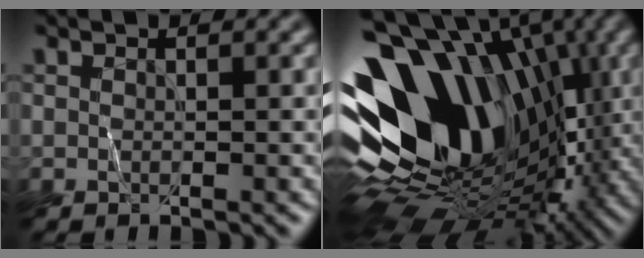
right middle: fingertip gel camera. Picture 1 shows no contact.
{"total": 16.7, "force": [1.7, 12.1, 11.3], "torque": [-0.220, 0.021, 0.030]}